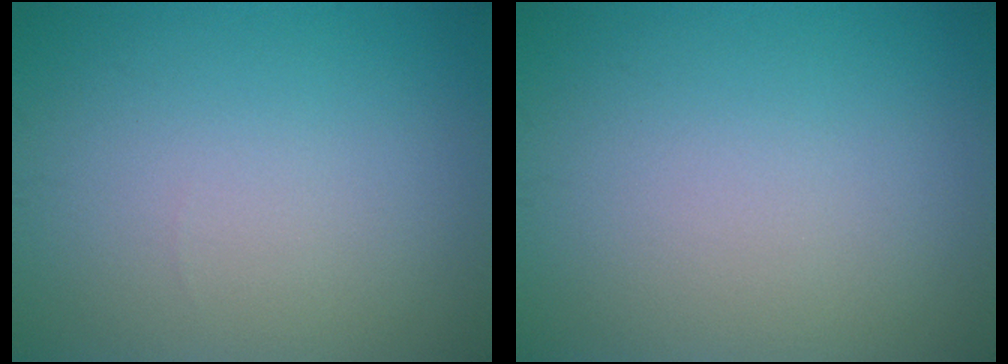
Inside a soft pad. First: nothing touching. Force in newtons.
{"total": 0.0}